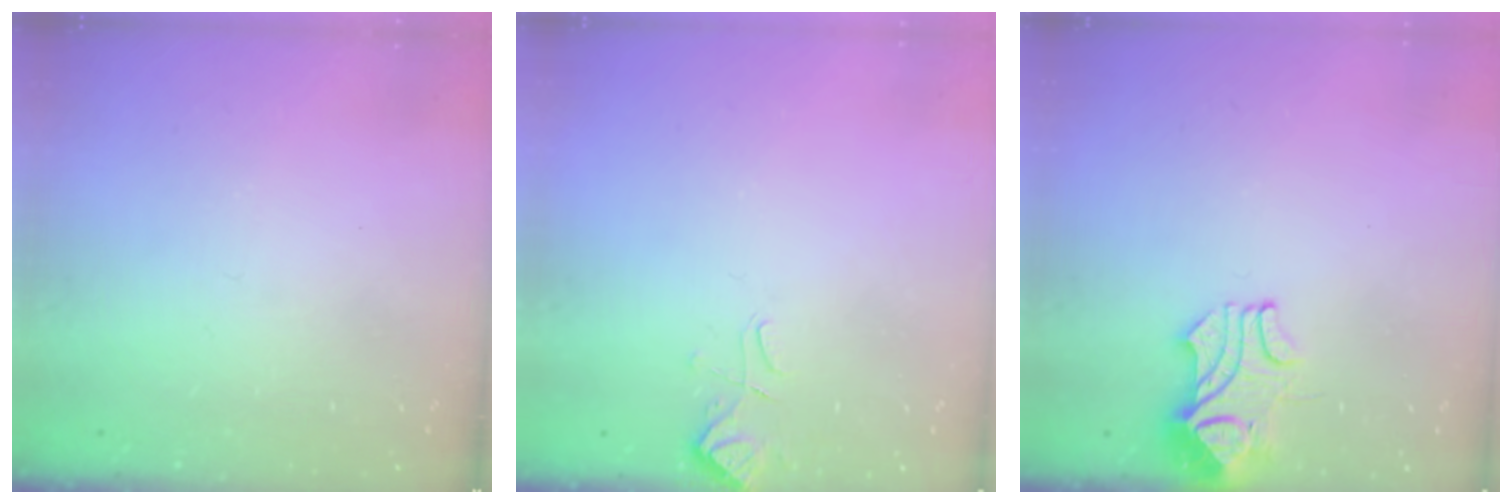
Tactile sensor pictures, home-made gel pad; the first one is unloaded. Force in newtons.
{"total": 3.0, "press": 2.9, "slide": 0.6}
{"total": 2.2, "press": 2.1, "slide": 0.8}